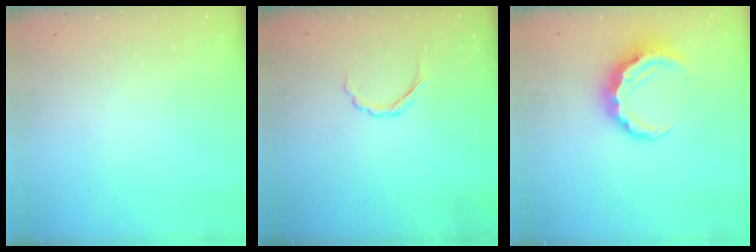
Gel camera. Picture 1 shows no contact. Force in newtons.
{"total": 2.9, "press": 2.8, "slide": 0.9}
{"total": 8.2, "press": 8.1, "slide": 1.4}